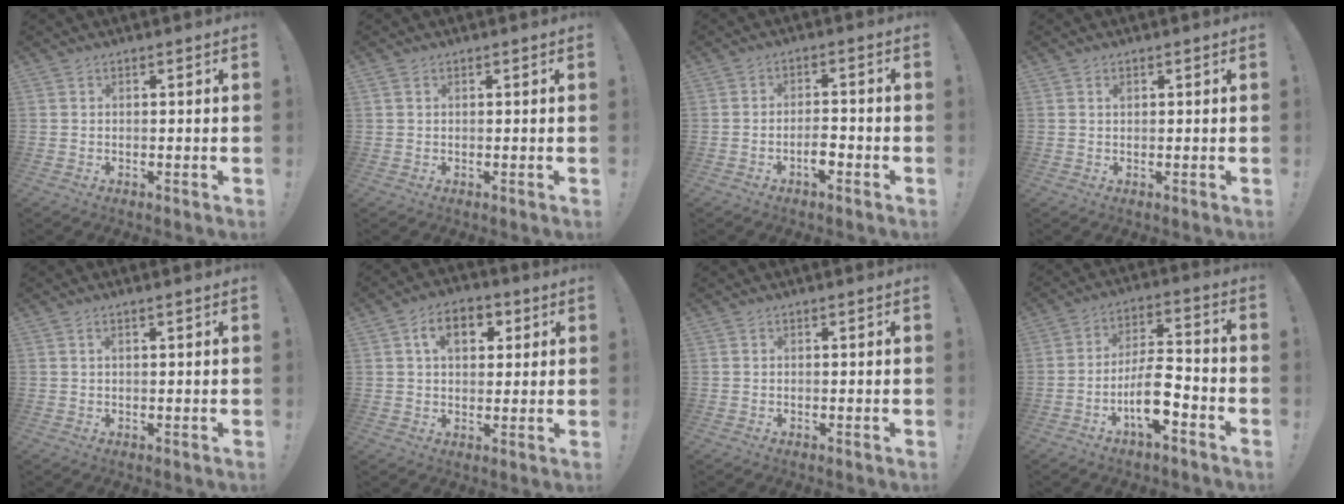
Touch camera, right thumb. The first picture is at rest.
{"total": 1.0, "force": [0.5, 0.6, 0.6], "torque": [-0.005, -0.001, 0.008]}
{"total": 4.0, "force": [-2.1, 1.4, 3.1], "torque": [-0.049, 0.007, -0.036]}
{"total": 0.7, "force": [0.3, 0.4, 0.4], "torque": [0.001, -0.002, 0.004]}
{"total": 1.1, "force": [0.4, -0.2, 1.1], "torque": [-0.021, 0.001, 0.006]}
{"total": 9.6, "force": [3.3, 6.2, 6.6], "torque": [-0.088, 0.006, 0.055]}
{"total": 0.0}
{"total": 11.8, "force": [-5.2, 3.9, 9.8], "torque": [-0.187, 0.021, -0.093]}